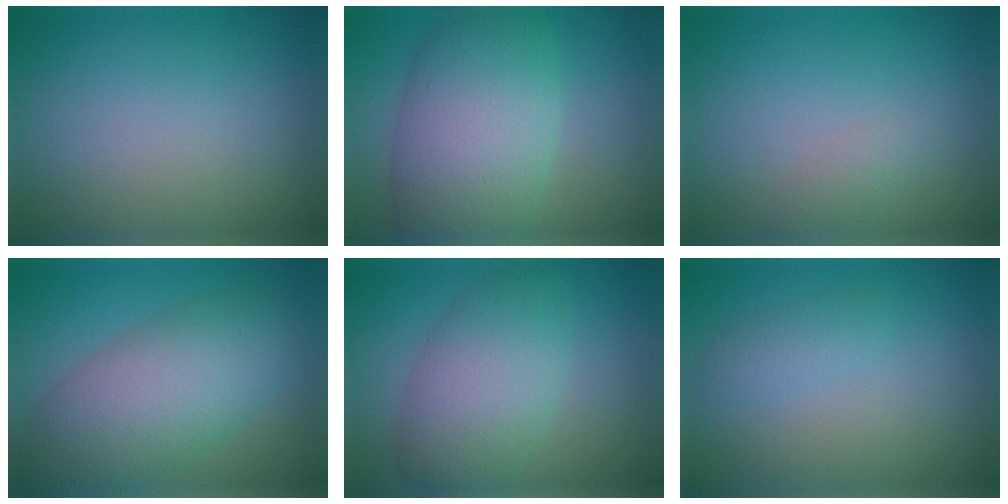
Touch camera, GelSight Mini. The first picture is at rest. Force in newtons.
{"total": 9.4, "press": 9.4, "slide": 0.3}
{"total": 1.1, "press": 1.1, "slide": 0.0}
{"total": 8.6, "press": 8.6, "slide": 0.6}
{"total": 5.9, "press": 5.9, "slide": 0.6}
{"total": 1.3, "press": 1.3, "slide": 0.1}